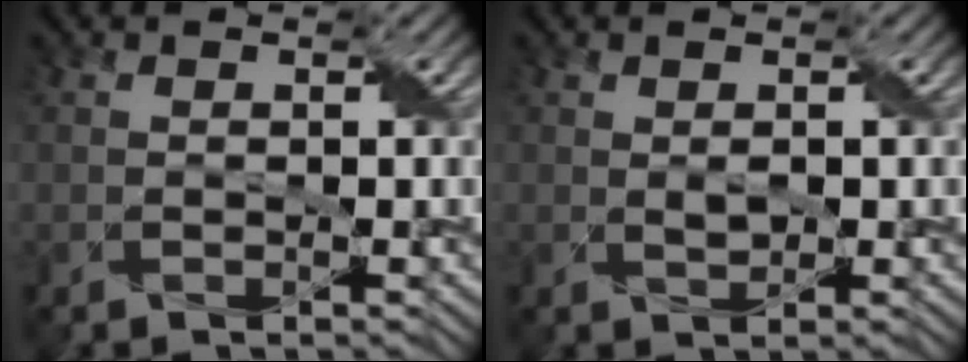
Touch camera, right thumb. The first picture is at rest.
{"total": 1.1, "force": [0.2, 0.6, 0.9], "torque": [-0.021, -0.001, 0.009]}